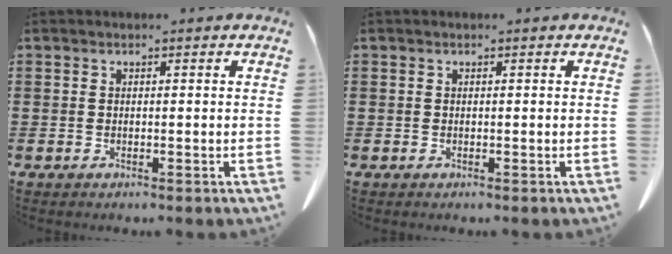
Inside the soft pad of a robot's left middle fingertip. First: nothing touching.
{"total": 0.0}